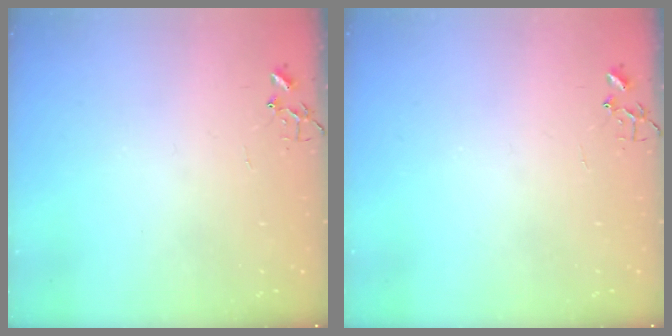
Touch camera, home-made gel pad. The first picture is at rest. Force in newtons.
{"total": 0.0}